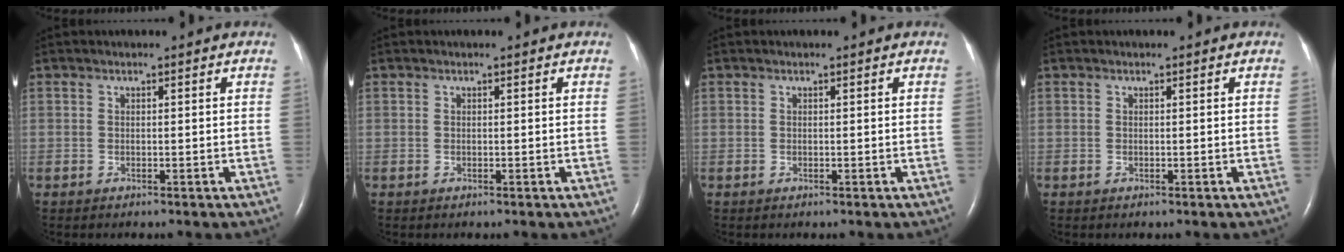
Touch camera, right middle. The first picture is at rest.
{"total": 0.0}
{"total": 0.0}
{"total": 0.0}